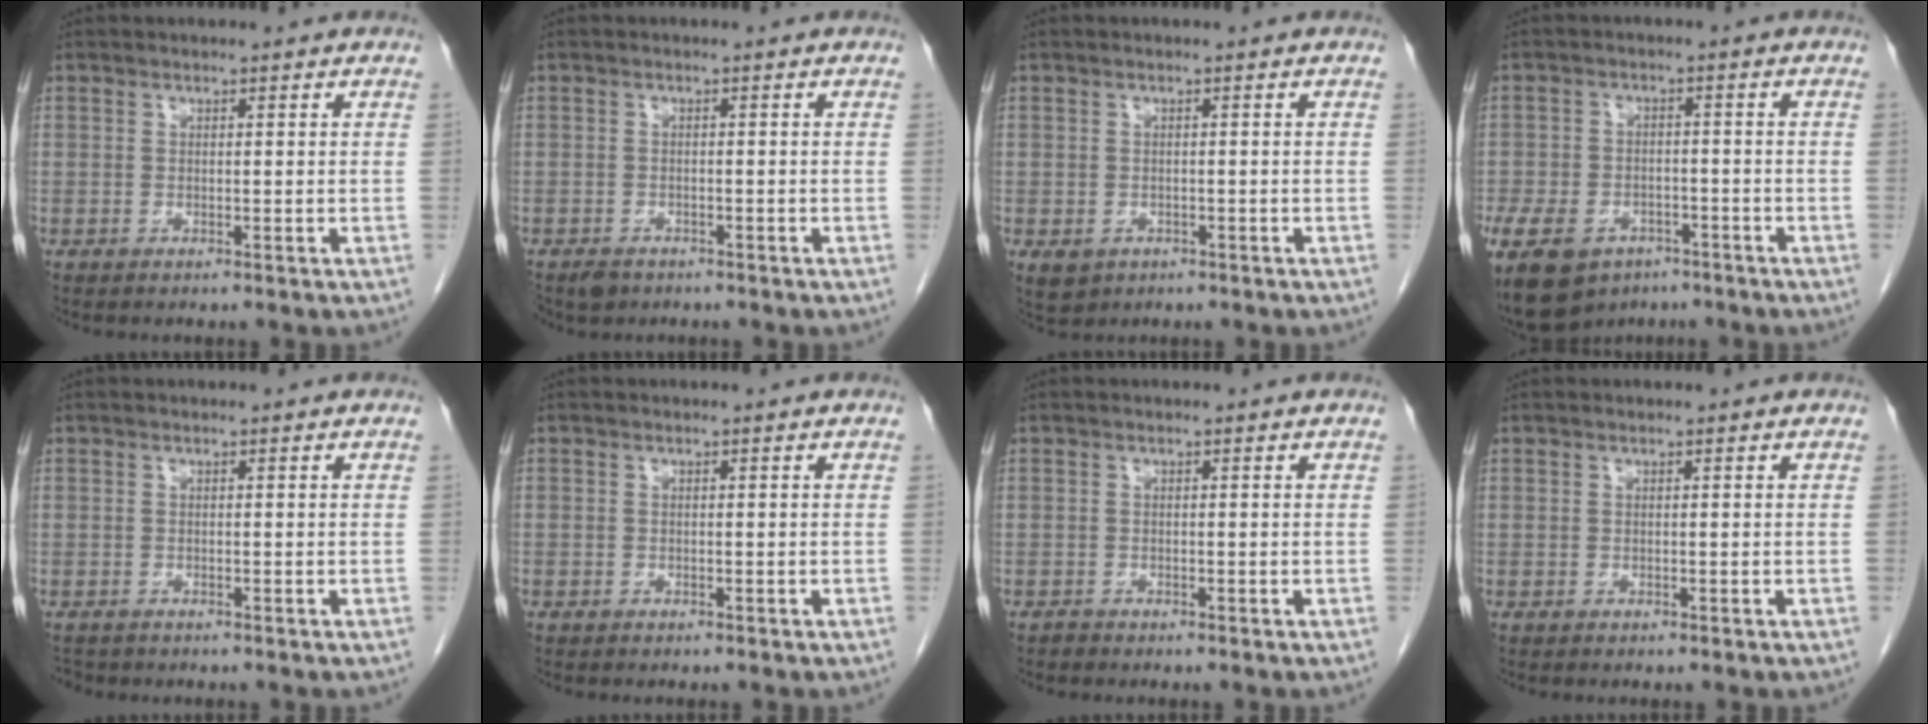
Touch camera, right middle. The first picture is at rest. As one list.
[{"total": 2.3, "force": [-1.6, 1.4, 0.6], "torque": [-0.014, 0.000, -0.023]}, {"total": 3.1, "force": [-1.5, 2.5, 1.1], "torque": [-0.018, -0.001, -0.013]}, {"total": 22.8, "force": [-12.4, 16.0, 10.5], "torque": [-0.338, -0.028, -0.179]}, {"total": 1.7, "force": [-1.5, 0.7, 0.3], "torque": [-0.010, -0.004, -0.023]}, {"total": 0.6, "force": [-0.5, 0.4, 0.1], "torque": [-0.008, 0.002, -0.009]}, {"total": 0.5, "force": [-0.5, 0.2, 0.0], "torque": [-0.005, -0.001, -0.011]}, {"total": 0.0}]